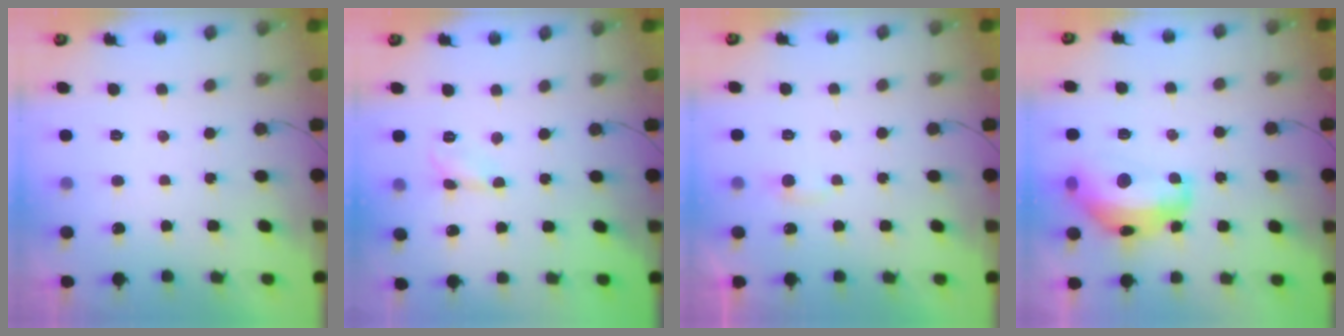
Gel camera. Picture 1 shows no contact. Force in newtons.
{"total": 2.7, "press": 2.7, "slide": 0.2}
{"total": 3.8, "press": 3.7, "slide": 0.4}
{"total": 15.6, "press": 15.6, "slide": 1.0}